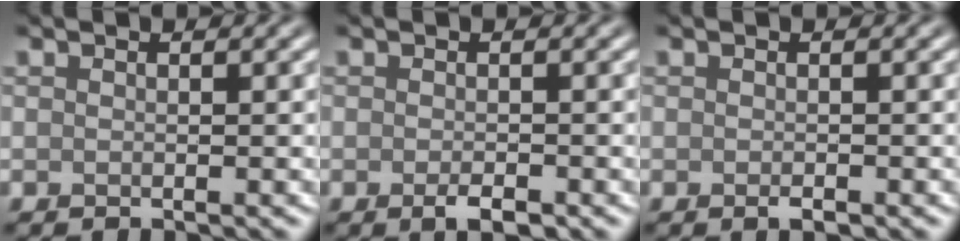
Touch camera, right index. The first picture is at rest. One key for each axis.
{"total": 1.6, "fx": -0.9, "fy": 0.6, "fz": 1.3, "tx": -0.021, "ty": -0.004, "tz": -0.013}
{"total": 0.8, "fx": -0.4, "fy": 0.3, "fz": 0.6, "tx": -0.010, "ty": -0.001, "tz": -0.005}